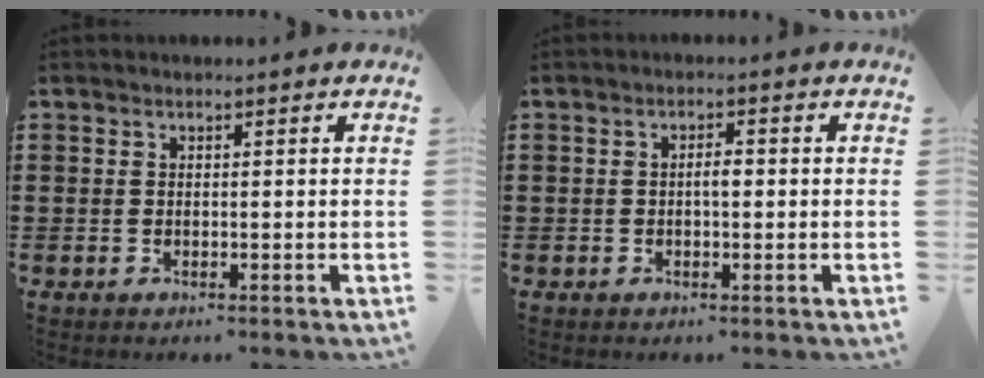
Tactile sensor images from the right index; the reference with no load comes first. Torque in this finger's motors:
{"motor_torque": [0.69, -0.38, 0.07, 0.06]}